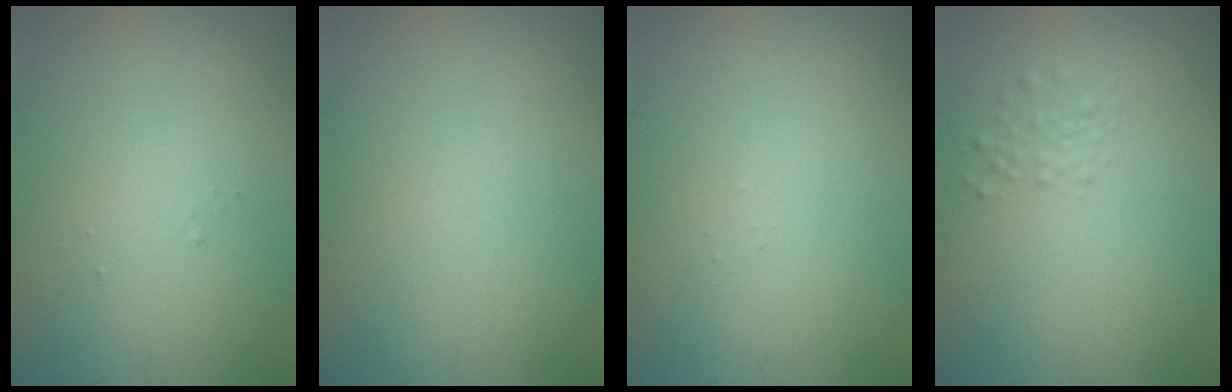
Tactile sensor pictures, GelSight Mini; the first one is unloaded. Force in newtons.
{"total": 0.0}
{"total": 0.0}
{"total": 1.4, "press": 1.3, "slide": 0.1}